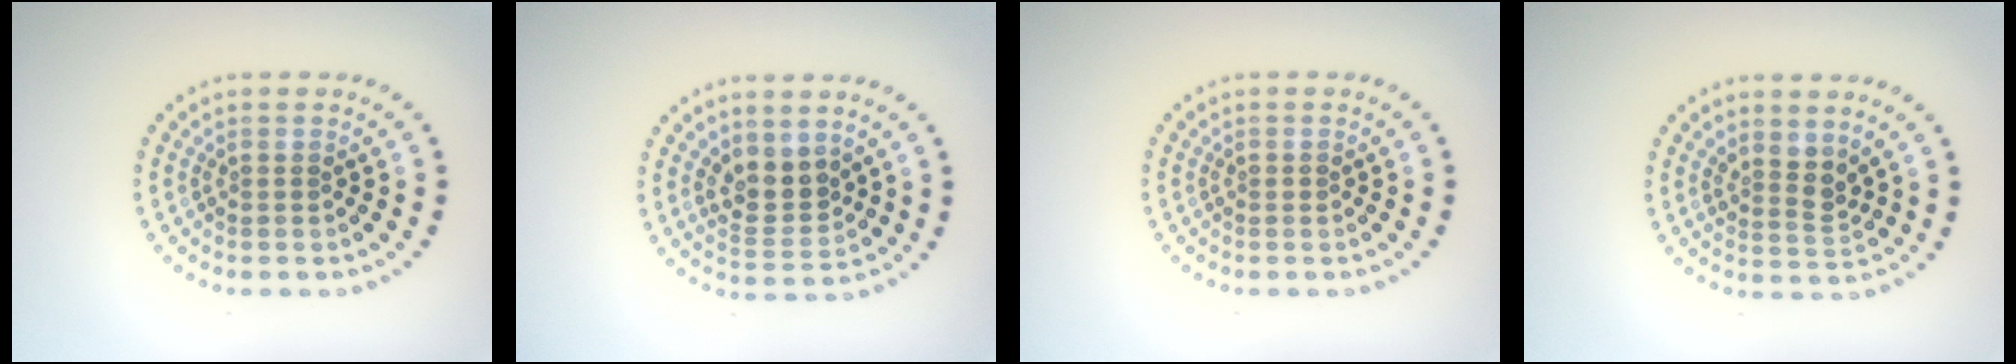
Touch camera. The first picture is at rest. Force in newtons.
{"total": 2.9, "press": 2.6, "slide": 1.3}
{"total": 0.5, "press": 0.5, "slide": 0.1}
{"total": 2.2, "press": 1.7, "slide": 1.4}